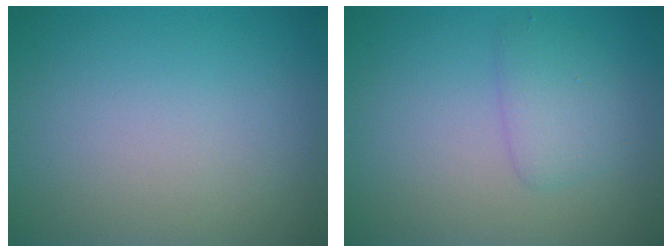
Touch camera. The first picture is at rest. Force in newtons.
{"total": 2.0, "press": 2.0, "slide": 0.1}